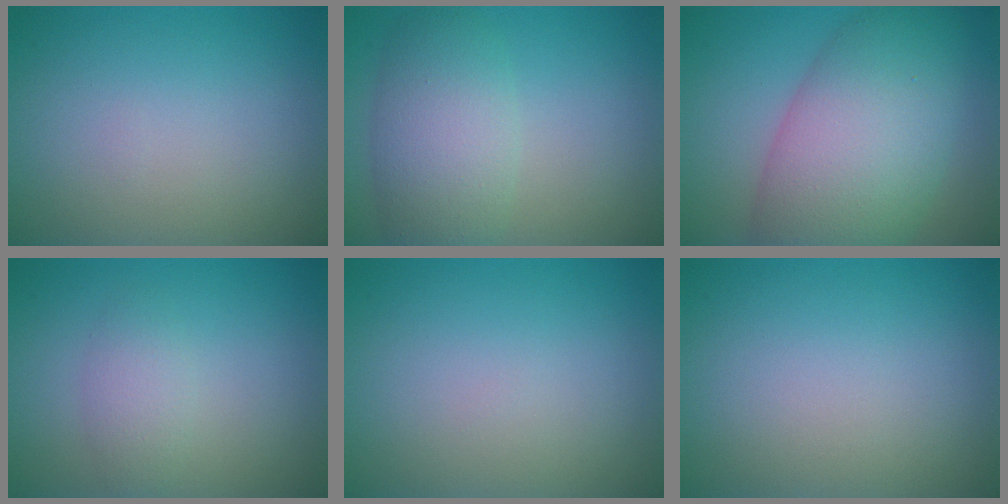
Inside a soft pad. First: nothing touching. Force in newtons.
{"total": 5.7, "press": 5.6, "slide": 0.6}
{"total": 11.0, "press": 11.0, "slide": 0.2}
{"total": 1.9, "press": 1.9, "slide": 0.1}
{"total": 0.0}
{"total": 0.0}